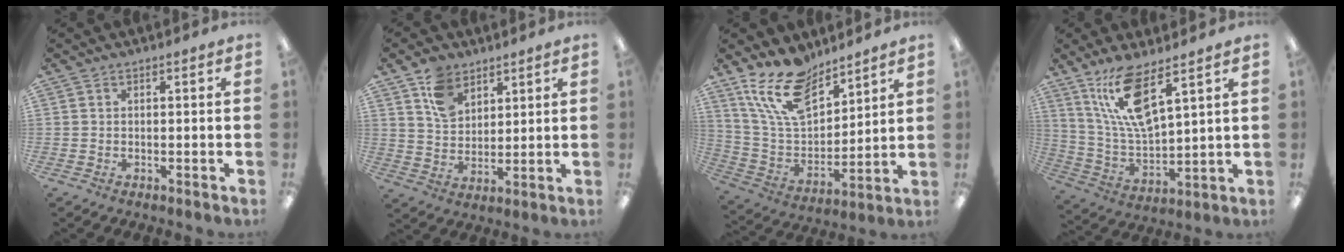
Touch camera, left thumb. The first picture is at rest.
{"total": 9.5, "force": [6.0, 6.1, 4.0], "torque": [-0.085, -0.008, 0.116]}
{"total": 16.4, "force": [12.1, 7.9, 7.8], "torque": [-0.169, -0.057, 0.228]}
{"total": 13.0, "force": [8.6, 3.8, 9.0], "torque": [-0.200, -0.038, 0.151]}